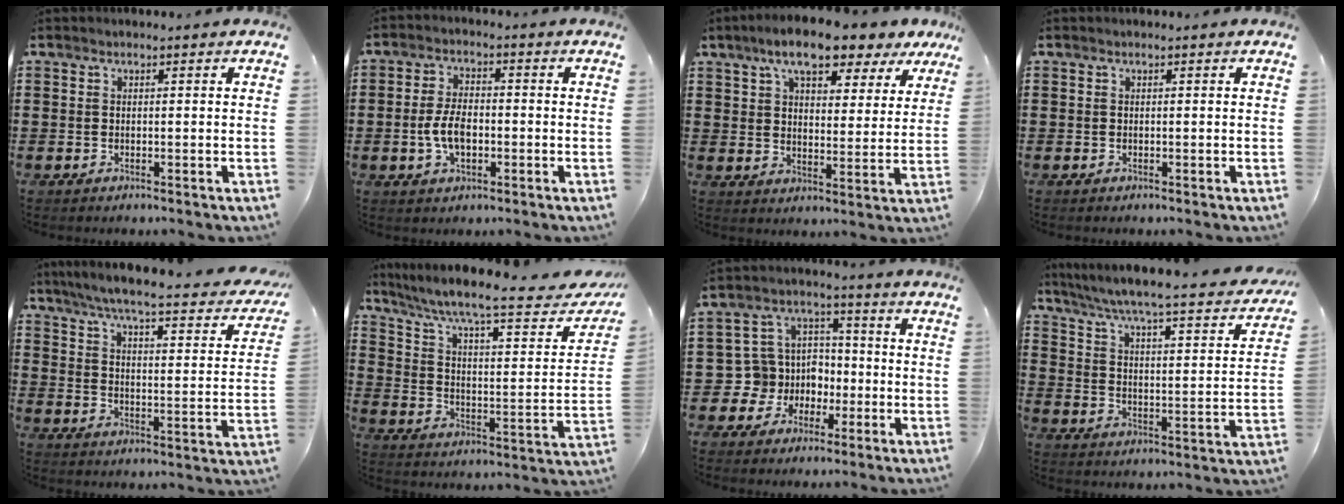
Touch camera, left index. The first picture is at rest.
{"total": 5.6, "force": [-1.0, 2.8, 4.7], "torque": [-0.104, 0.000, -0.023]}
{"total": 8.4, "force": [6.6, 2.1, 4.8], "torque": [-0.101, -0.013, 0.114]}
{"total": 0.0}
{"total": 5.6, "force": [4.7, -0.3, 3.0], "torque": [-0.082, -0.041, 0.073]}
{"total": 9.5, "force": [6.9, 1.2, 6.4], "torque": [-0.132, -0.043, 0.105]}
{"total": 7.5, "force": [-1.2, 7.3, 1.5], "torque": [-0.080, -0.003, -0.023]}
{"total": 4.3, "force": [3.6, -0.5, 2.4], "torque": [-0.067, -0.043, 0.047]}